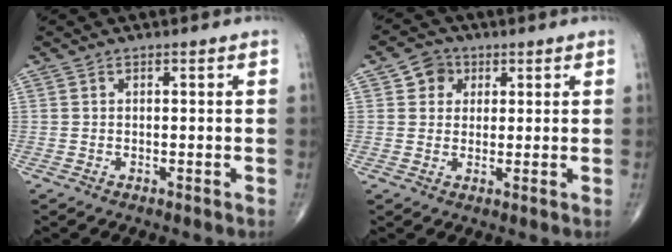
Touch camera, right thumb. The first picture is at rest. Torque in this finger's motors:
{"motor_torque": [-0.36, 0.45, -0.12, -0.04, 0.00]}